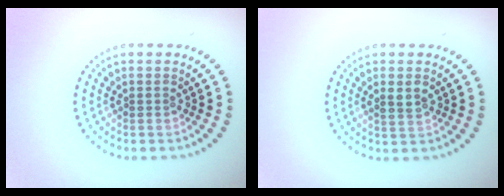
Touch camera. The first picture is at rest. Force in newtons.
{"total": 1.6, "press": 1.6, "slide": 0.3}